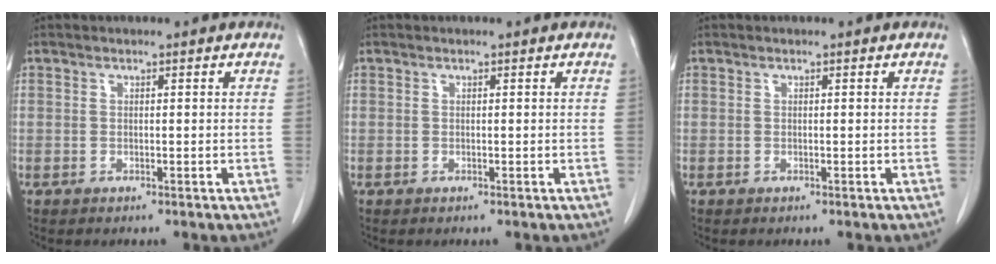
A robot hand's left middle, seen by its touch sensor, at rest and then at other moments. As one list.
[{"total": 0.0}, {"total": 0.0}]